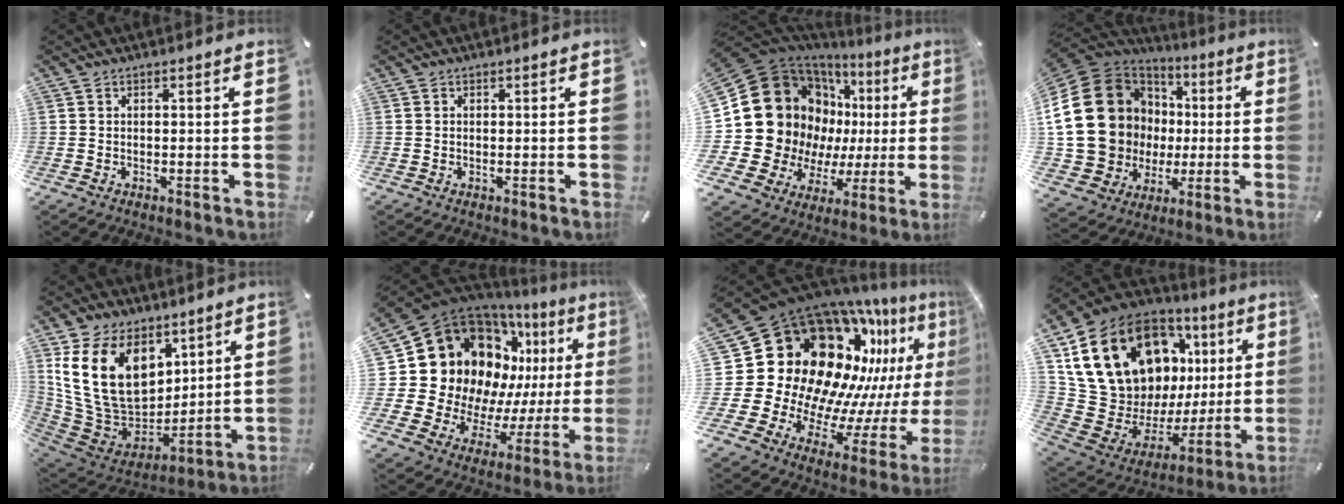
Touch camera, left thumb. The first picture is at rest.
{"total": 0.0}
{"total": 26.7, "force": [4.9, 20.5, 16.4], "torque": [-0.304, -0.046, 0.127]}
{"total": 25.8, "force": [2.8, 22.1, 13.0], "torque": [-0.286, -0.017, 0.091]}
{"total": 20.6, "force": [8.2, 14.5, 12.1], "torque": [-0.258, -0.049, 0.156]}
{"total": 23.7, "force": [7.6, 18.6, 12.4], "torque": [-0.203, -0.089, 0.183]}
{"total": 28.3, "force": [10.4, 19.9, 17.2], "torque": [-0.281, -0.172, 0.240]}
{"total": 24.3, "force": [11.3, 16.3, 14.0], "torque": [-0.236, -0.080, 0.239]}